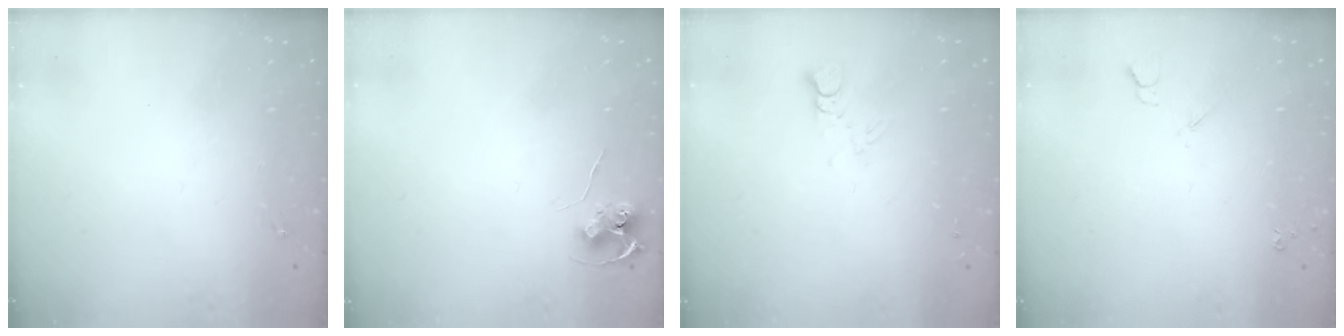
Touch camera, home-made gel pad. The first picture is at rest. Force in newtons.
{"total": 6.9, "press": 6.9, "slide": 0.5}
{"total": 4.1, "press": 4.1, "slide": 0.4}
{"total": 3.6, "press": 3.5, "slide": 0.8}